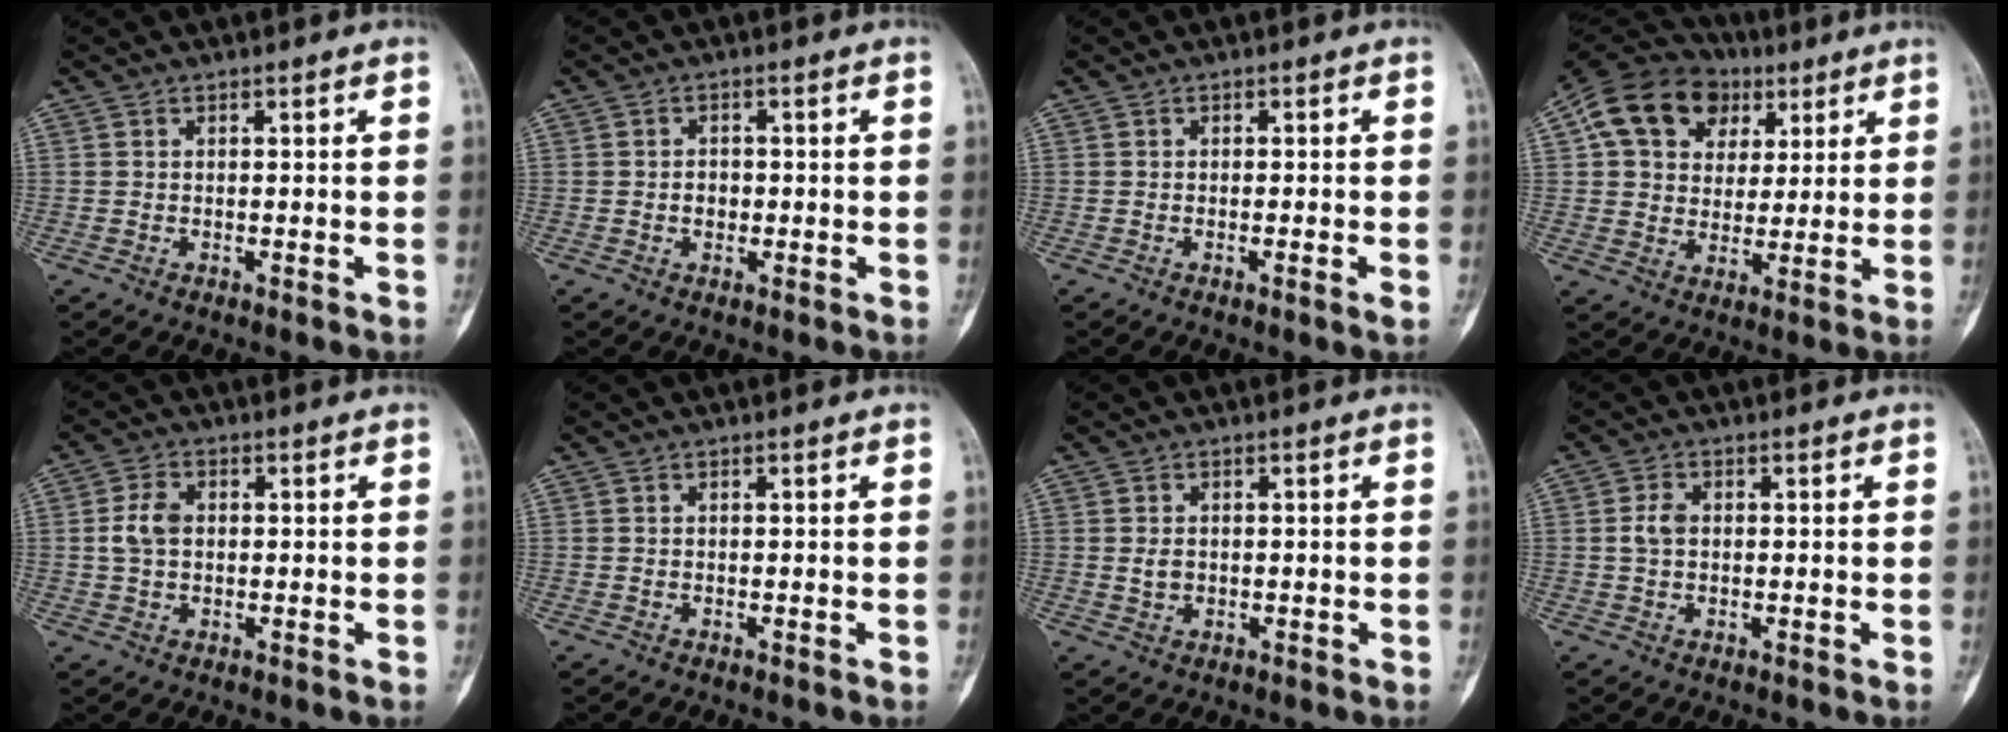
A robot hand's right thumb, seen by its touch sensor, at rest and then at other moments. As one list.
[{"total": 2.2, "force": [-0.2, 1.8, 1.2], "torque": [-0.008, 0.005, -0.004]}, {"total": 1.5, "force": [-0.5, 0.1, 1.5], "torque": [-0.030, -0.004, -0.009]}, {"total": 16.8, "force": [6.4, 12.9, 8.7], "torque": [-0.127, 0.014, 0.106]}, {"total": 4.6, "force": [0.4, 3.1, 3.3], "torque": [-0.067, 0.008, 0.004]}, {"total": 0.0}, {"total": 2.1, "force": [0.2, 1.6, 1.4], "torque": [-0.018, -0.001, 0.007]}, {"total": 2.8, "force": [0.2, 1.9, 2.0], "torque": [-0.042, 0.005, 0.000]}]